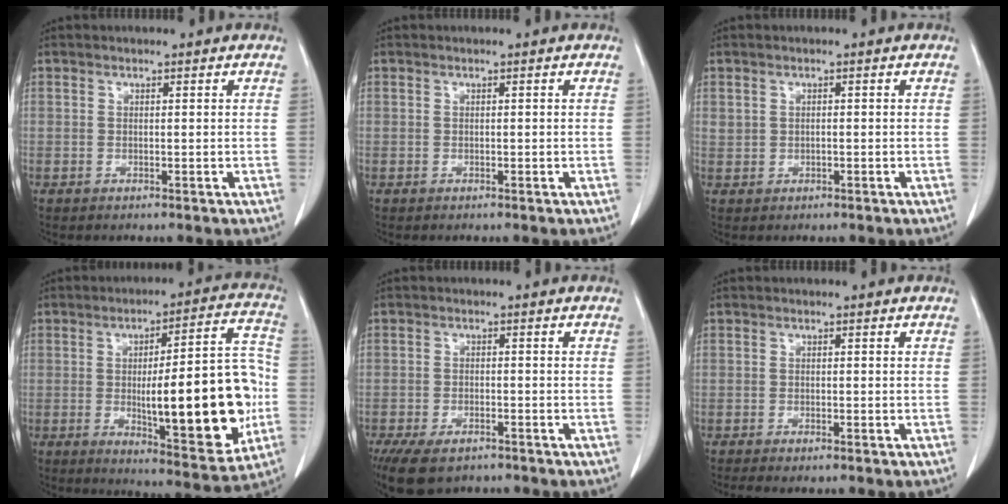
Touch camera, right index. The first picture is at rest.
{"total": 0.0}
{"total": 1.1, "force": [0.4, 0.9, 0.6], "torque": [-0.014, 0.007, 0.011]}
{"total": 20.6, "force": [-2.6, 4.5, 20.0], "torque": [-0.264, 0.012, -0.027]}
{"total": 7.9, "force": [-5.7, 3.5, 4.2], "torque": [-0.074, -0.009, -0.090]}
{"total": 1.5, "force": [-1.1, 0.3, 1.1], "torque": [-0.020, -0.004, -0.019]}